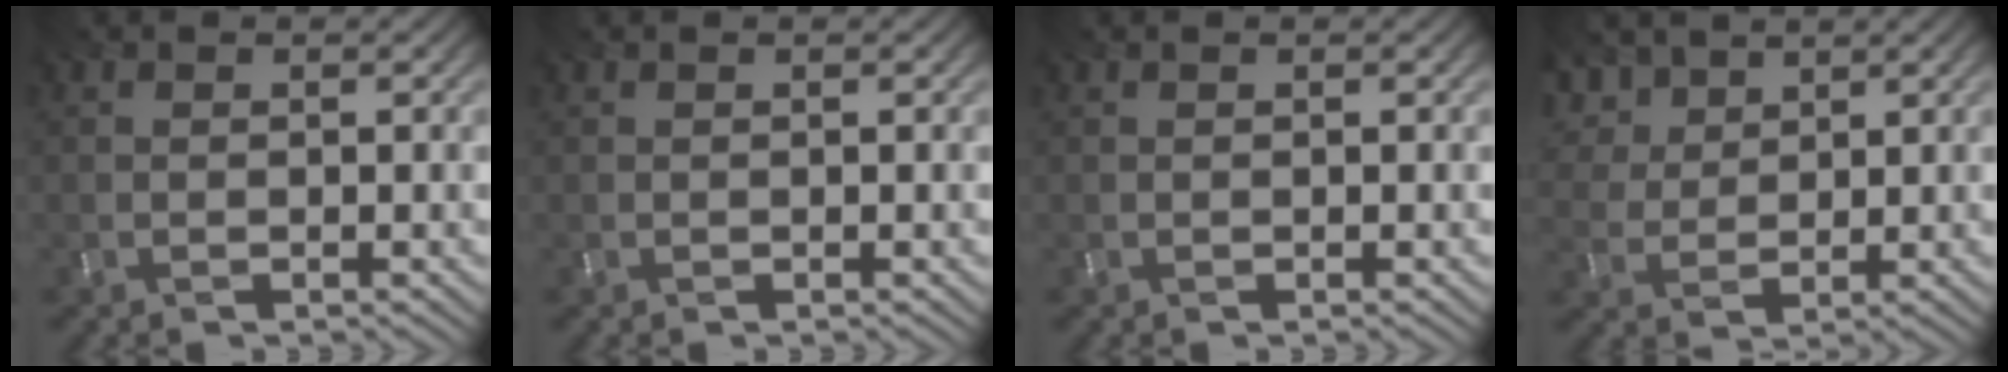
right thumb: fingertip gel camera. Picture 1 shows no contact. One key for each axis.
{"total": 0.0}
{"total": 0.0}
{"total": 5.4, "fx": 3.4, "fy": 3.2, "fz": 2.7, "tx": -0.086, "ty": 0.011, "tz": 0.056}